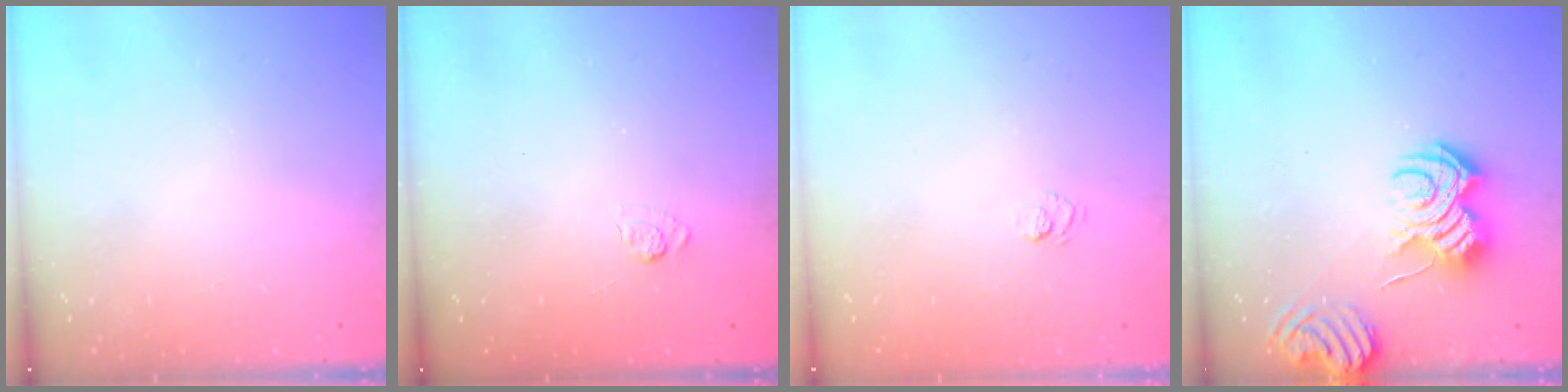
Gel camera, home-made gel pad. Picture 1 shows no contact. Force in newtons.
{"total": 2.2, "press": 1.8, "slide": 1.3}
{"total": 4.5, "press": 4.3, "slide": 1.2}
{"total": 8.5, "press": 8.5, "slide": 0.6}